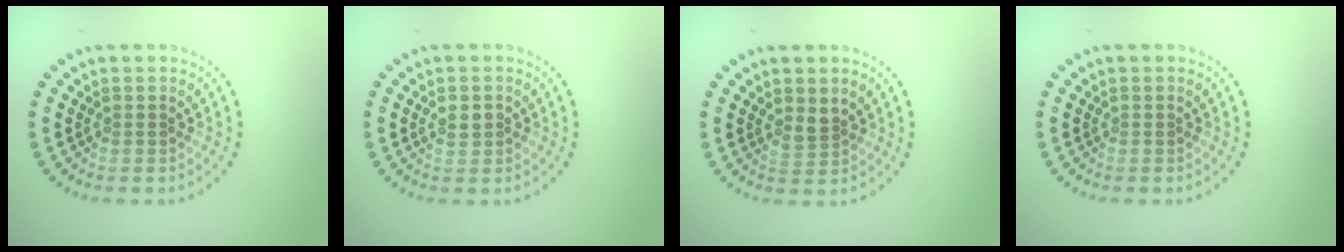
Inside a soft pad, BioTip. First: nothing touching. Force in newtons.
{"total": 1.3, "press": 1.3, "slide": 0.2}
{"total": 1.6, "press": 1.3, "slide": 1.0}
{"total": 0.0}